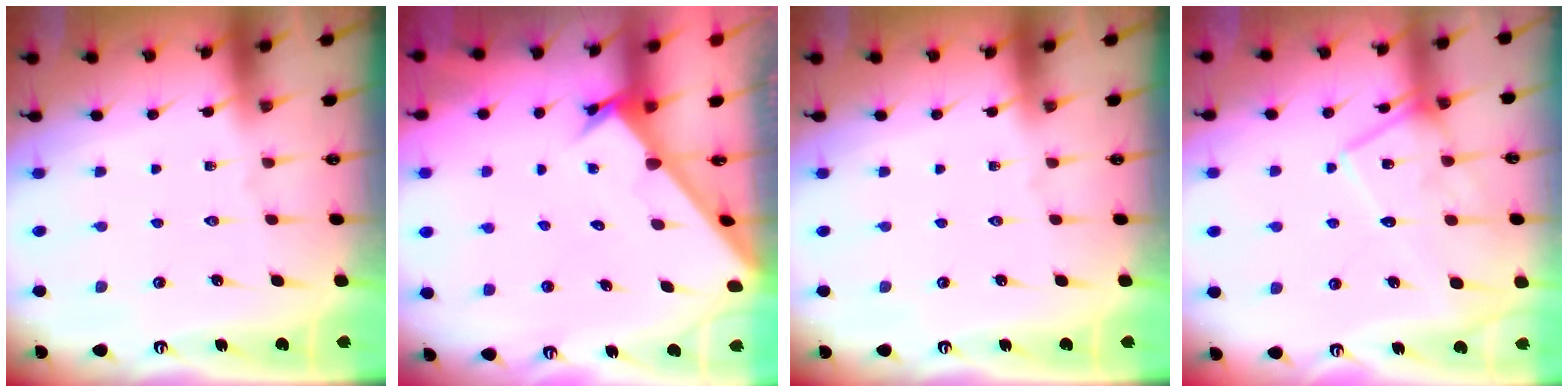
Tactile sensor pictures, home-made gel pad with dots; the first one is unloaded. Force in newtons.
{"total": 2.5, "press": 2.5, "slide": 0.2}
{"total": 0.0}
{"total": 13.7, "press": 13.7, "slide": 1.0}